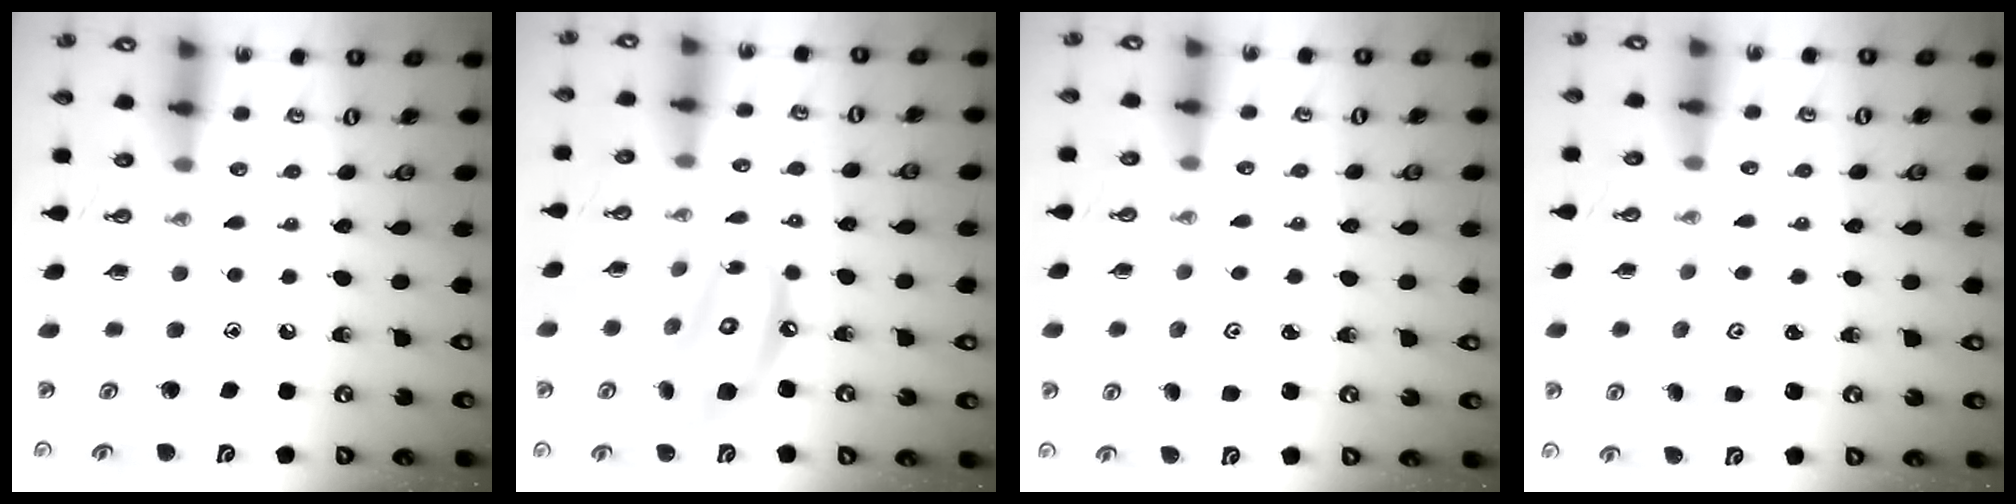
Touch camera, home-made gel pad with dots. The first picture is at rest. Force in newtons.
{"total": 12.4, "press": 12.3, "slide": 1.2}
{"total": 2.9, "press": 2.9, "slide": 0.3}
{"total": 2.0, "press": 2.0, "slide": 0.2}